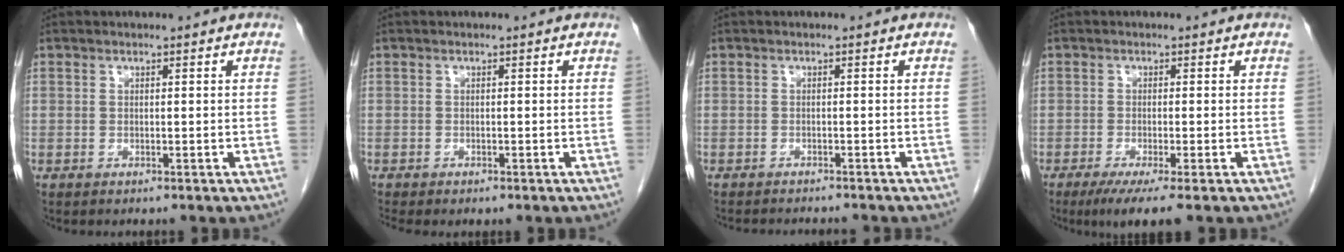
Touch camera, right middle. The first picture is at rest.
{"total": 1.1, "force": [-0.8, 0.4, 0.5], "torque": [-0.005, -0.001, -0.008]}
{"total": 5.7, "force": [-5.3, 0.8, 1.9], "torque": [-0.019, -0.005, -0.069]}
{"total": 4.7, "force": [-3.0, 0.0, 3.7], "torque": [-0.055, -0.014, -0.051]}